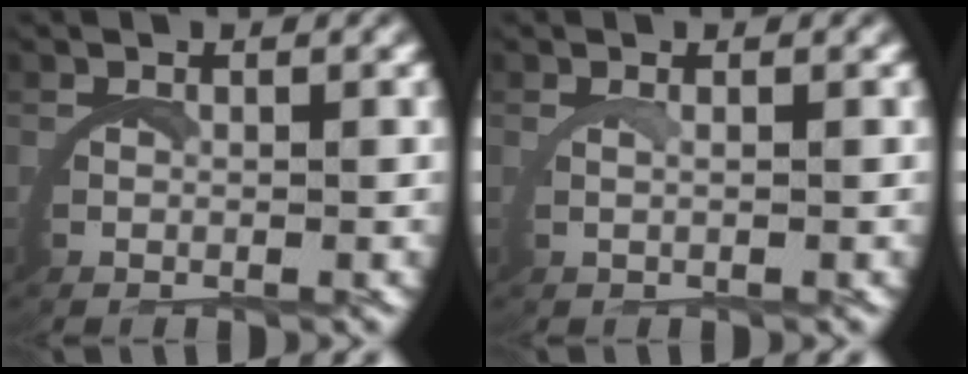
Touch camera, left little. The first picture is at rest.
{"total": 1.0, "force": [0.6, -0.4, 0.6], "torque": [-0.020, 0.004, 0.010]}